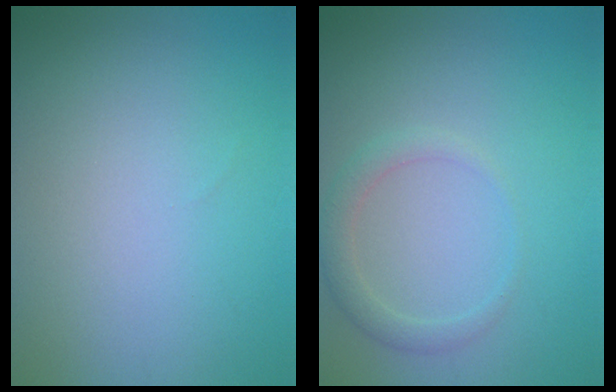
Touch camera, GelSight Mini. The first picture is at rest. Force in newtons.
{"total": 1.9, "press": 1.9, "slide": 0.1}